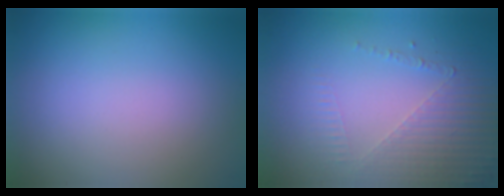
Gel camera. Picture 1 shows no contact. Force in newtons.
{"total": 5.3, "press": 3.1, "slide": 4.3}